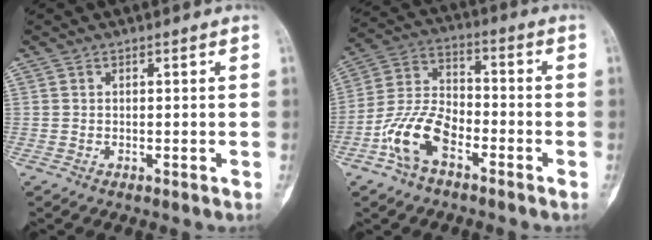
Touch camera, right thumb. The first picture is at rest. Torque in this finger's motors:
{"motor_torque": [1.69, 1.39, 0.79, -0.86, 0.09]}